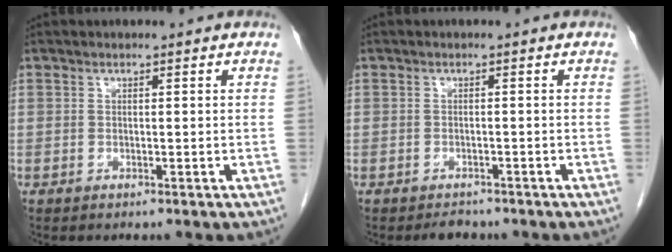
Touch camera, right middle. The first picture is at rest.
{"total": 1.9, "force": [-1.7, 0.8, 0.4], "torque": [-0.014, -0.004, -0.022]}